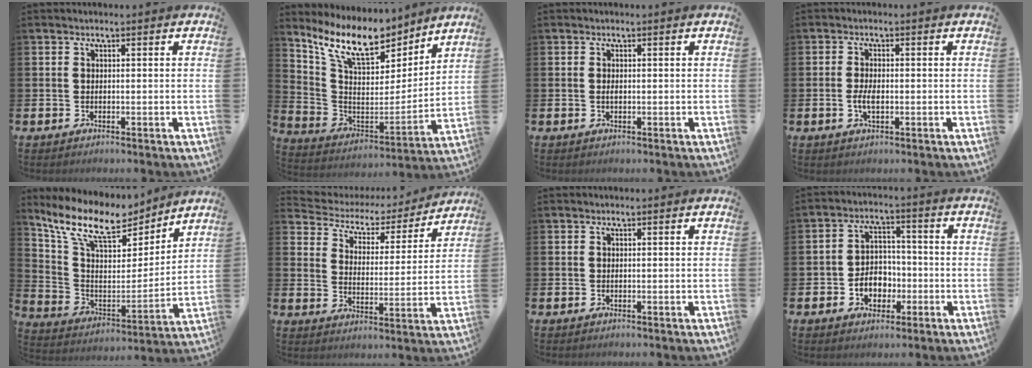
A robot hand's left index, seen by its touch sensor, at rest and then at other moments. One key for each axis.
{"total": 12.6, "fx": 10.4, "fy": 4.5, "fz": 5.5, "tx": -0.143, "ty": -0.058, "tz": 0.187}
{"total": 0.5, "fx": -0.2, "fy": 0.2, "fz": 0.4, "tx": -0.015, "ty": 0.002, "tz": -0.003}
{"total": 2.5, "fx": -0.6, "fy": 1.1, "fz": 2.2, "tx": -0.039, "ty": -0.001, "tz": -0.010}
{"total": 11.7, "fx": 9.7, "fy": 4.2, "fz": 5.0, "tx": -0.142, "ty": -0.053, "tz": 0.169}
{"total": 4.2, "fx": 3.6, "fy": 2.1, "fz": 0.6, "tx": -0.043, "ty": -0.030, "tz": 0.053}
{"total": 0.0}
{"total": 4.8, "fx": -1.8, "fy": 3.9, "fz": 2.2, "tx": -0.030, "ty": 0.002, "tz": -0.041}